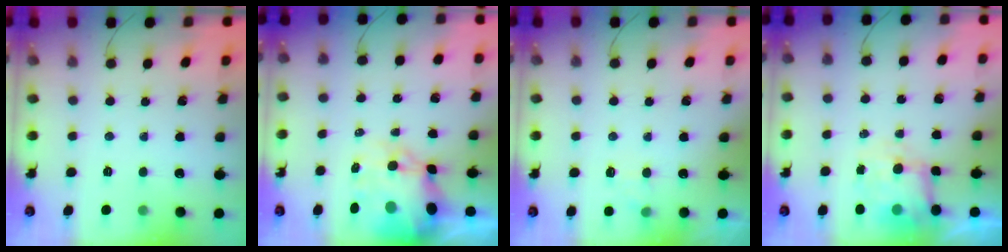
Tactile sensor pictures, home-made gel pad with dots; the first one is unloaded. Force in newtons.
{"total": 11.6, "press": 11.2, "slide": 3.0}
{"total": 5.1, "press": 4.8, "slide": 1.5}
{"total": 6.5, "press": 6.4, "slide": 1.2}